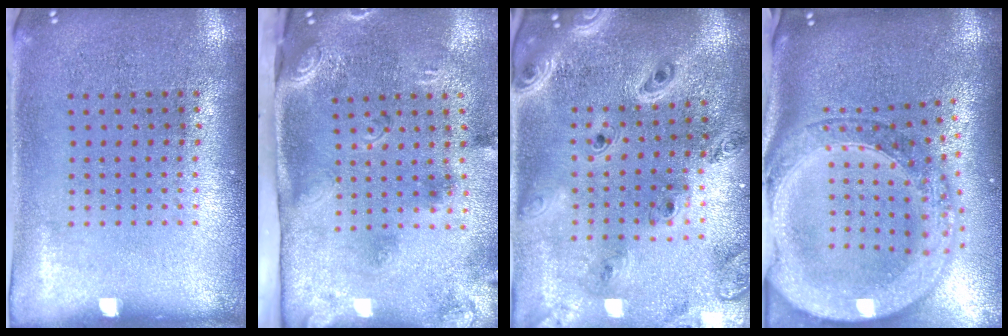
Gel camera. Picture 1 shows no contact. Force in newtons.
{"total": 3.0, "press": 1.9, "slide": 2.3}
{"total": 2.5, "press": 2.3, "slide": 1.1}
{"total": 3.8, "press": 3.0, "slide": 2.4}